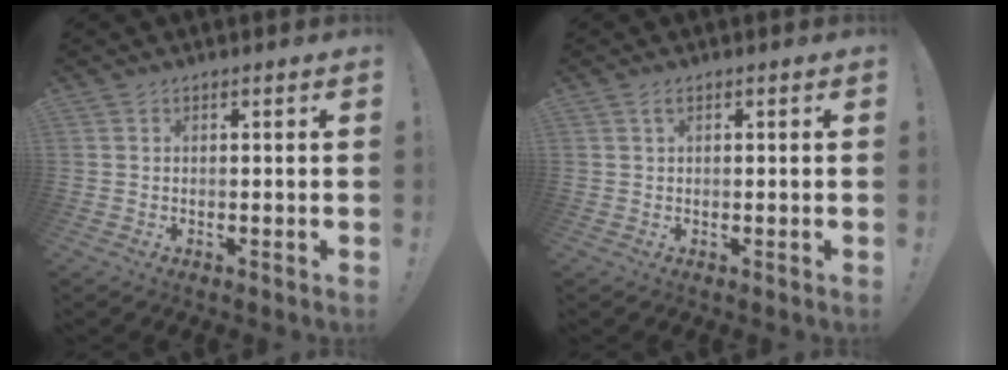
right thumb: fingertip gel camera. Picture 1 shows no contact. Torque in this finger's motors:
{"motor_torque": [0.04, 0.50, 0.13, -0.12, 0.02]}